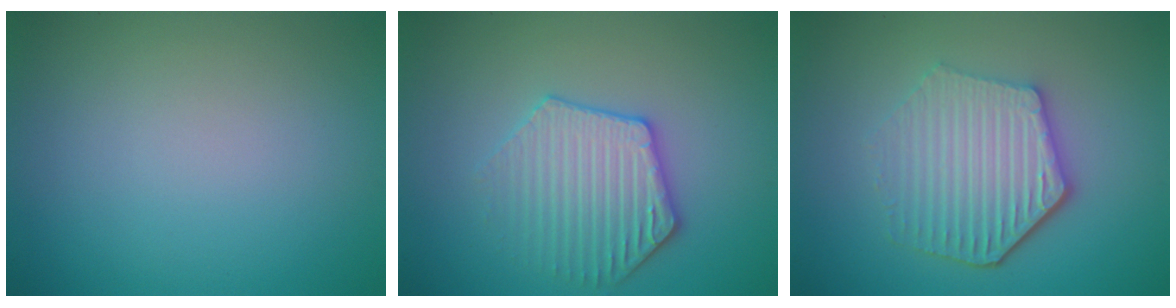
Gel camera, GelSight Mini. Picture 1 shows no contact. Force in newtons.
{"total": 3.5, "press": 3.4, "slide": 0.8}
{"total": 5.5, "press": 4.3, "slide": 3.3}